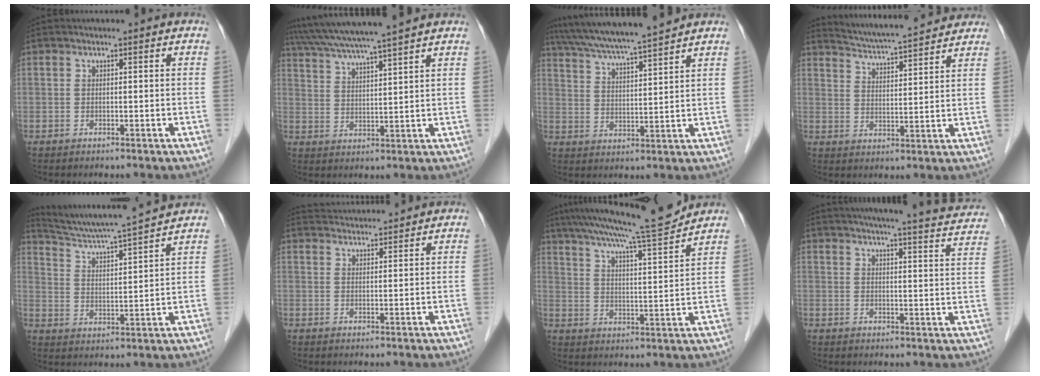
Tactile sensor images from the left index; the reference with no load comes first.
{"total": 12.8, "force": [11.2, -1.1, 6.2], "torque": [-0.112, 0.024, 0.175]}
{"total": 13.2, "force": [11.8, -0.8, 6.0], "torque": [-0.109, 0.018, 0.188]}
{"total": 12.9, "force": [12.1, 0.9, 4.2], "torque": [-0.077, 0.018, 0.175]}
{"total": 13.4, "force": [12.6, -1.8, 4.1], "torque": [-0.082, -0.007, 0.197]}
{"total": 7.8, "force": [7.7, 0.1, 1.4], "torque": [-0.030, 0.033, 0.114]}
{"total": 15.2, "force": [13.5, -0.9, 7.0], "torque": [-0.120, -0.003, 0.201]}
{"total": 20.2, "force": [18.5, 0.9, 8.0], "torque": [-0.106, -0.027, 0.211]}